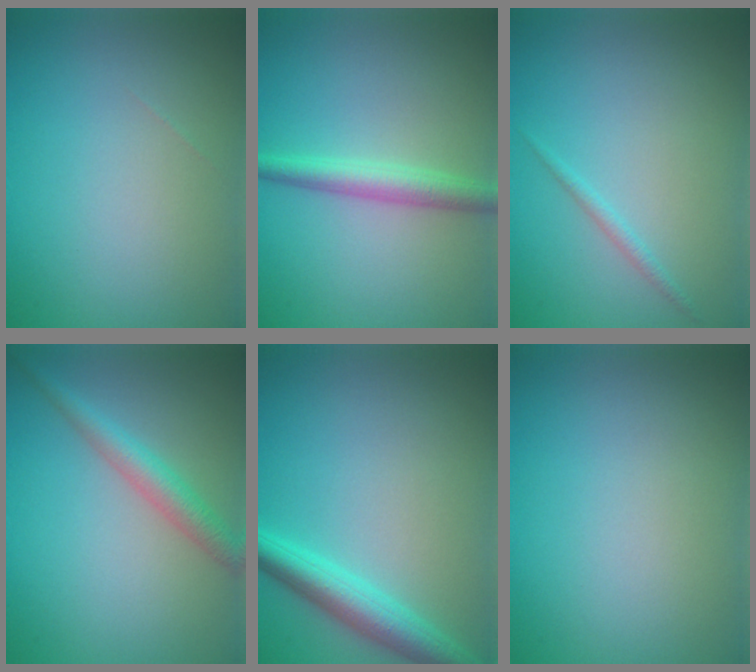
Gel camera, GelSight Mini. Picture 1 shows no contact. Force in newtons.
{"total": 2.9, "press": 2.9, "slide": 0.1}
{"total": 0.8, "press": 0.8, "slide": 0.1}
{"total": 2.9, "press": 2.9, "slide": 0.1}
{"total": 4.3, "press": 4.3, "slide": 0.2}
{"total": 0.0}